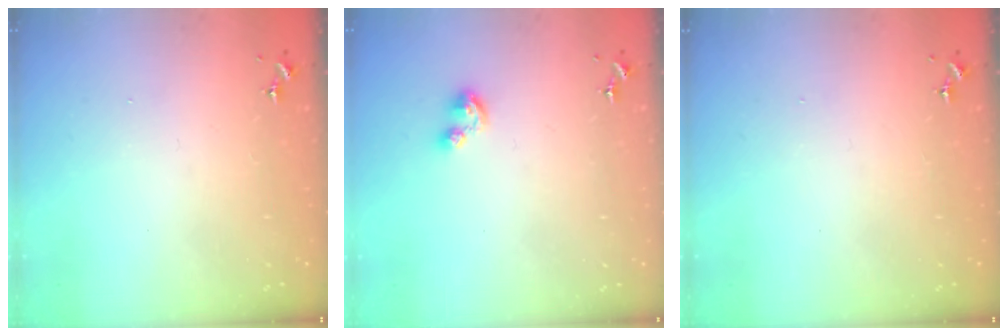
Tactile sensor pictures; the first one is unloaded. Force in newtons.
{"total": 5.1, "press": 5.1, "slide": 0.6}
{"total": 0.0}